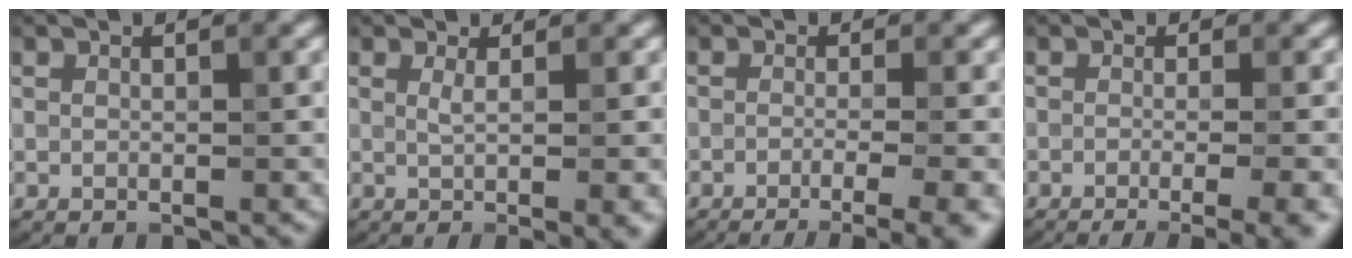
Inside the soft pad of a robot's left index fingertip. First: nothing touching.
{"total": 3.4, "force": [0.4, 0.9, 3.3], "torque": [-0.039, -0.004, 0.003]}
{"total": 6.5, "force": [-3.3, 2.0, 5.3], "torque": [-0.046, -0.004, -0.042]}
{"total": 7.5, "force": [-2.7, 2.9, 6.4], "torque": [-0.041, -0.002, -0.028]}